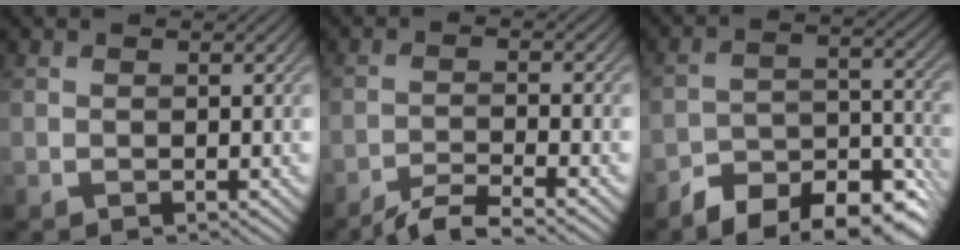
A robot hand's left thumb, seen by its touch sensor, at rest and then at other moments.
{"total": 4.2, "force": [-3.6, 0.3, 2.1], "torque": [-0.039, 0.001, -0.074]}
{"total": 11.3, "force": [-9.2, 4.0, 5.2], "torque": [-0.080, -0.004, -0.144]}